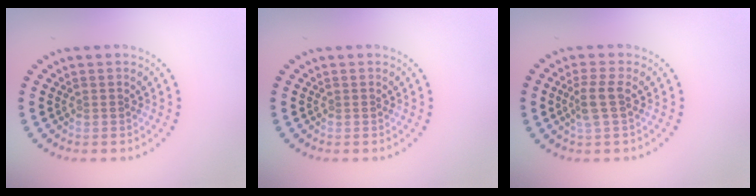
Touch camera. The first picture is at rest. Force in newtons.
{"total": 0.0}
{"total": 2.3, "press": 1.8, "slide": 1.4}